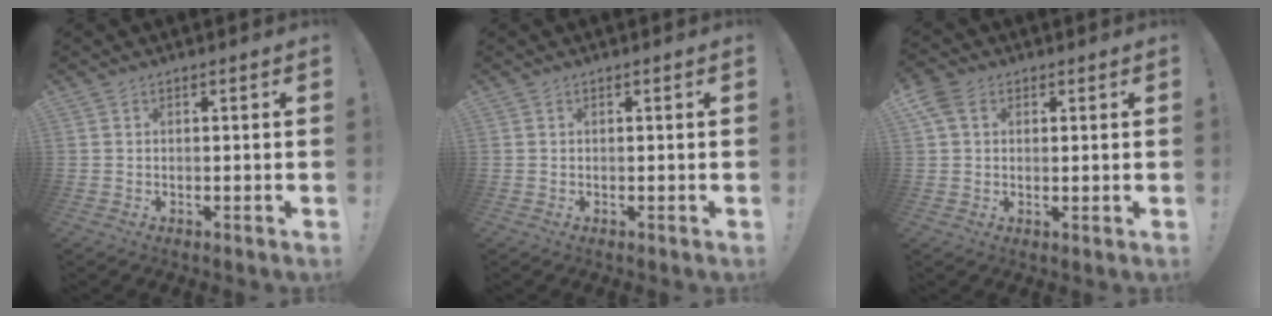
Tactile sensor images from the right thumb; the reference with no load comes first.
{"total": 0.0}
{"total": 5.9, "force": [2.5, 4.0, 3.4], "torque": [-0.060, -0.006, 0.048]}